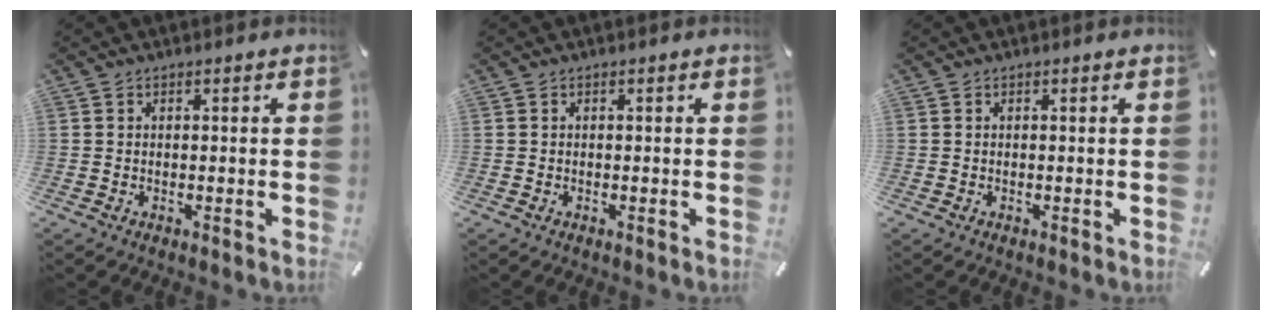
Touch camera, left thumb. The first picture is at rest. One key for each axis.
{"total": 0.0}
{"total": 0.0}